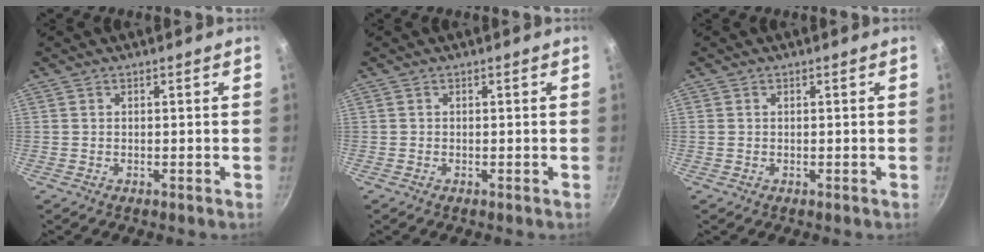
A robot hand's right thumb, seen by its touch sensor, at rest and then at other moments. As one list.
[{"total": 0.0}, {"total": 0.6, "force": [0.1, 0.5, 0.3], "torque": [-0.005, 0.003, 0.000]}]